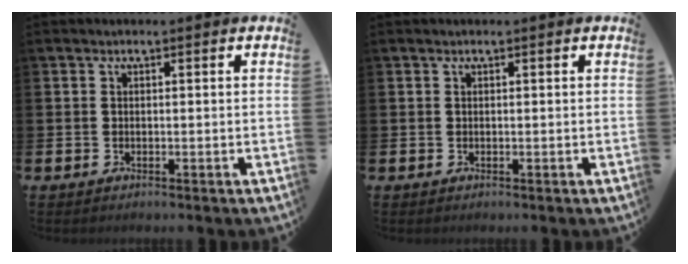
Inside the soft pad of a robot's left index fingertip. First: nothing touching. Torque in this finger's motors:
{"motor_torque": [-0.02, 0.12, -0.22, 0.01]}